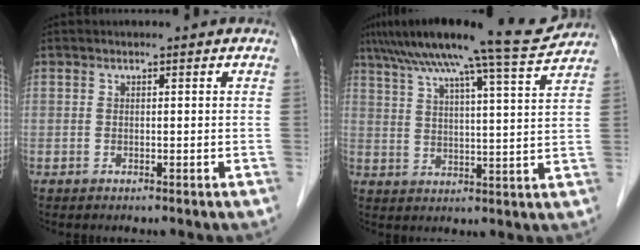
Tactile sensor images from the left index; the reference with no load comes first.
{"total": 16.7, "force": [14.5, -1.2, 8.1], "torque": [-0.136, -0.003, 0.206]}